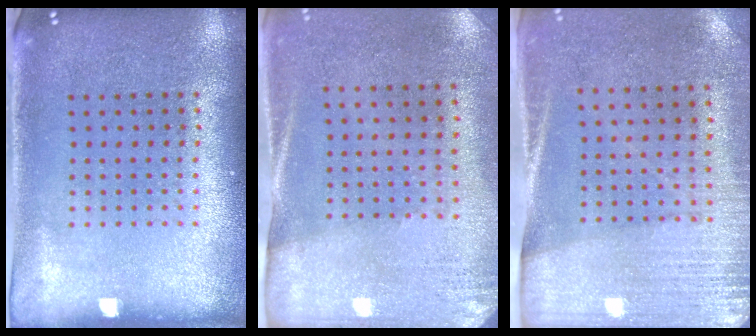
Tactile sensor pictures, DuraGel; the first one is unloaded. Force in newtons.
{"total": 2.6, "press": 2.3, "slide": 1.3}
{"total": 2.8, "press": 2.5, "slide": 1.3}